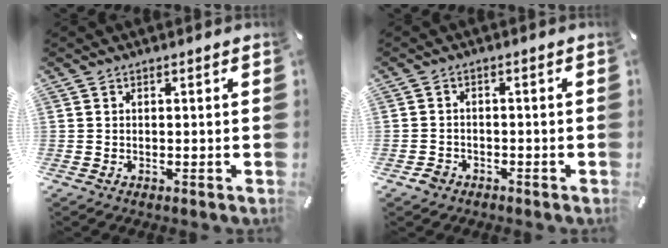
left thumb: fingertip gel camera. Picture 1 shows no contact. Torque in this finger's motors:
{"motor_torque": [-0.45, -0.13, -0.13, 0.10, 0.01]}